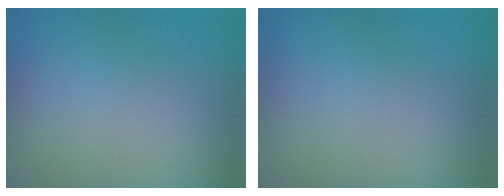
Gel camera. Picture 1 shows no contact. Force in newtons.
{"total": 0.0}